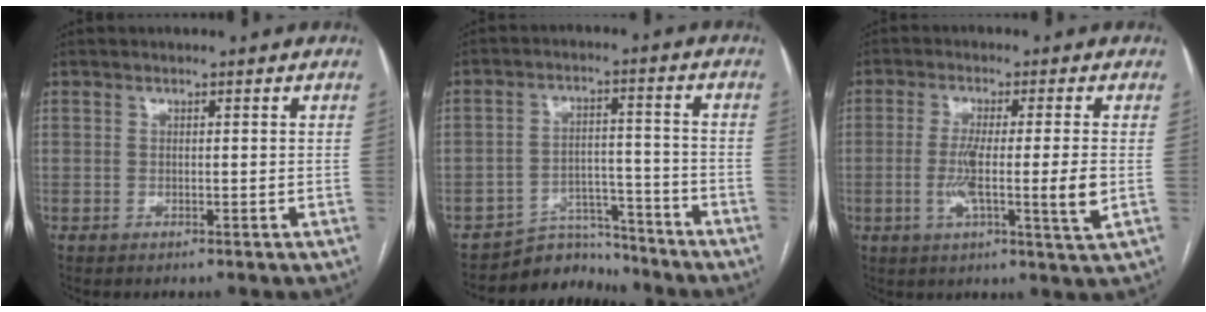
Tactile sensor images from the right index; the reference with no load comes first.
{"total": 7.3, "force": [-6.9, 2.3, -0.7], "torque": [0.022, 0.037, -0.113]}
{"total": 8.9, "force": [-1.4, -0.2, 8.8], "torque": [-0.157, -0.018, -0.029]}